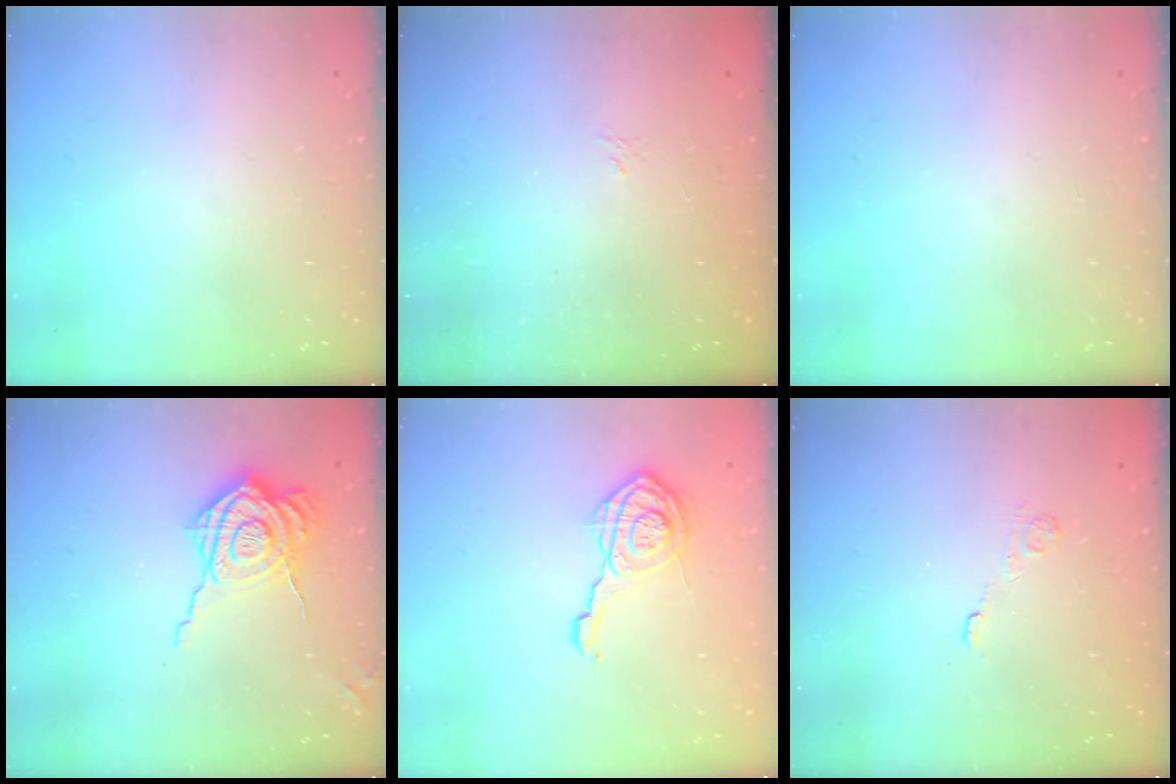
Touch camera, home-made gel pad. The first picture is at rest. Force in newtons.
{"total": 1.1, "press": 0.4, "slide": 1.1}
{"total": 0.0}
{"total": 15.9, "press": 15.9, "slide": 1.2}
{"total": 10.7, "press": 10.7, "slide": 0.3}
{"total": 2.5, "press": 2.1, "slide": 1.4}